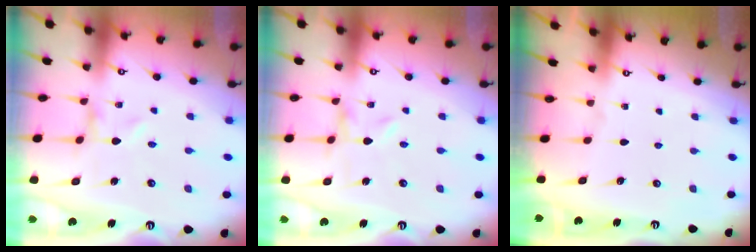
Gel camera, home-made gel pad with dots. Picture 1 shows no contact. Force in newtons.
{"total": 0.0}
{"total": 0.0}